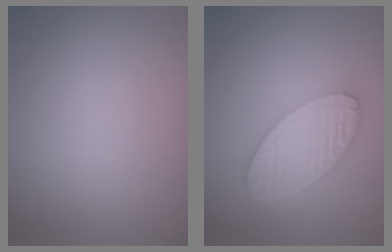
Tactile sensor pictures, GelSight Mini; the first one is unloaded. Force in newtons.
{"total": 5.7, "press": 4.4, "slide": 3.7}